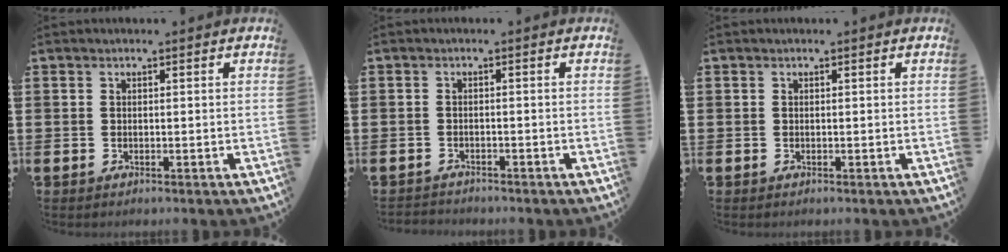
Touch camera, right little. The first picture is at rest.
{"total": 1.0, "force": [-1.0, 0.1, -0.1], "torque": [0.000, 0.002, -0.022]}
{"total": 0.0}